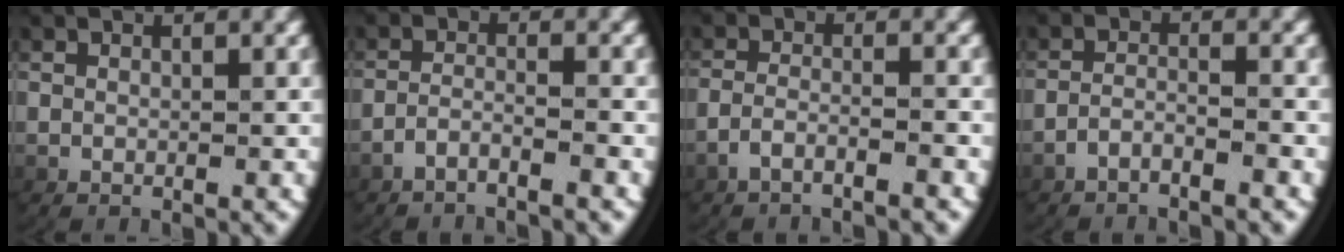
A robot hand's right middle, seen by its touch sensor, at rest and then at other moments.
{"total": 2.6, "force": [-2.4, 0.0, 1.0], "torque": [-0.027, -0.006, -0.041]}
{"total": 2.5, "force": [-2.0, 0.2, 1.5], "torque": [-0.042, -0.007, -0.032]}
{"total": 2.5, "force": [-2.3, 0.2, 1.0], "torque": [-0.027, -0.006, -0.039]}